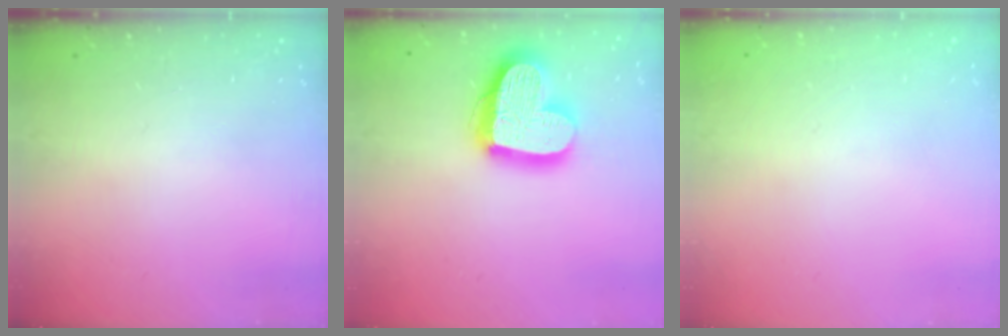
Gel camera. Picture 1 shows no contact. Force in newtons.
{"total": 20.5, "press": 20.4, "slide": 1.8}
{"total": 0.0}